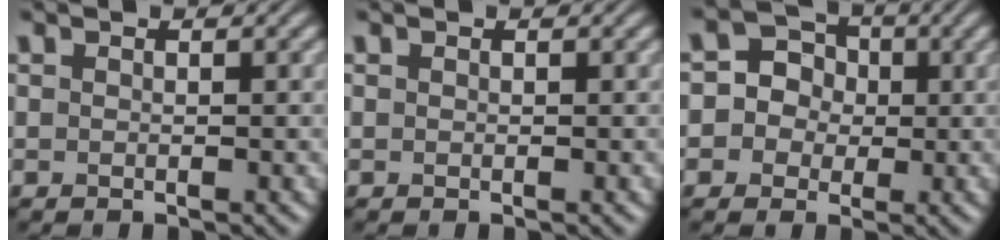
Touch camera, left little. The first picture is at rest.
{"total": 0.0}
{"total": 4.8, "force": [0.2, 4.6, 1.4], "torque": [-0.004, 0.025, -0.025]}